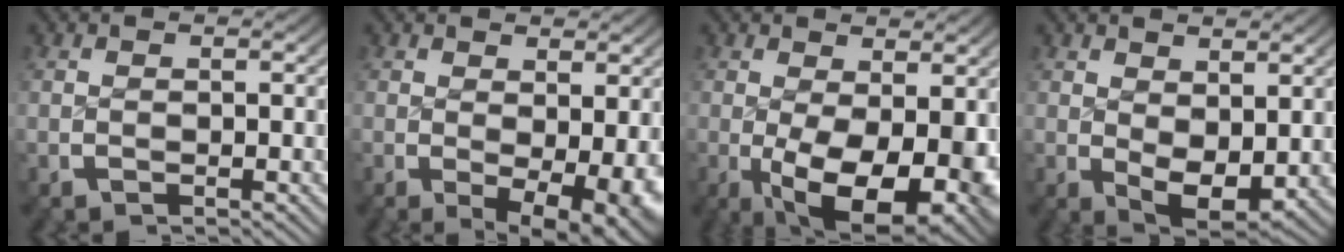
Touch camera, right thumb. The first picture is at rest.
{"total": 5.5, "force": [-0.4, 3.0, 4.6], "torque": [-0.069, -0.029, 0.007]}
{"total": 12.0, "force": [-2.7, 7.2, 9.2], "torque": [-0.166, -0.060, -0.012]}
{"total": 4.5, "force": [0.3, 2.8, 3.5], "torque": [-0.059, -0.027, 0.018]}